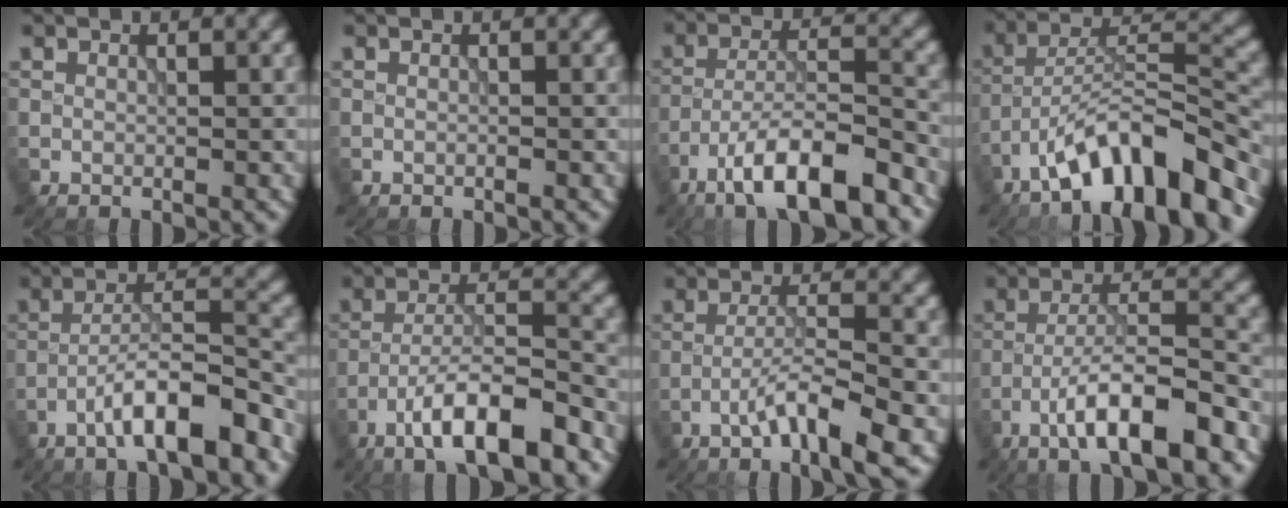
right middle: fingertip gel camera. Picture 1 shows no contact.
{"total": 0.0}
{"total": 10.9, "force": [-7.2, 3.1, 7.6], "torque": [-0.123, 0.008, -0.130]}
{"total": 11.3, "force": [-7.6, 3.1, 7.7], "torque": [-0.121, 0.017, -0.139]}
{"total": 8.1, "force": [-4.8, 1.6, 6.3], "torque": [-0.100, 0.019, -0.081]}
{"total": 10.0, "force": [-6.3, 2.7, 7.3], "torque": [-0.116, 0.011, -0.111]}
{"total": 5.9, "force": [-3.1, 0.9, 4.9], "torque": [-0.083, 0.009, -0.058]}
{"total": 9.8, "force": [-5.6, 2.3, 7.7], "torque": [-0.122, 0.015, -0.097]}